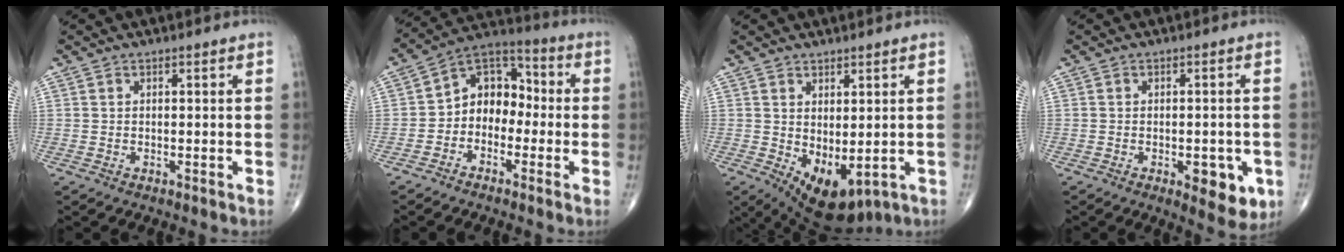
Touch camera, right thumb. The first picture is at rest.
{"total": 9.9, "force": [-1.9, 7.6, 6.0], "torque": [-0.058, 0.049, -0.054]}
{"total": 9.2, "force": [-1.3, 4.7, 7.8], "torque": [-0.111, -0.009, 0.006]}
{"total": 7.3, "force": [-2.5, 3.4, 6.0], "torque": [-0.055, 0.000, -0.024]}